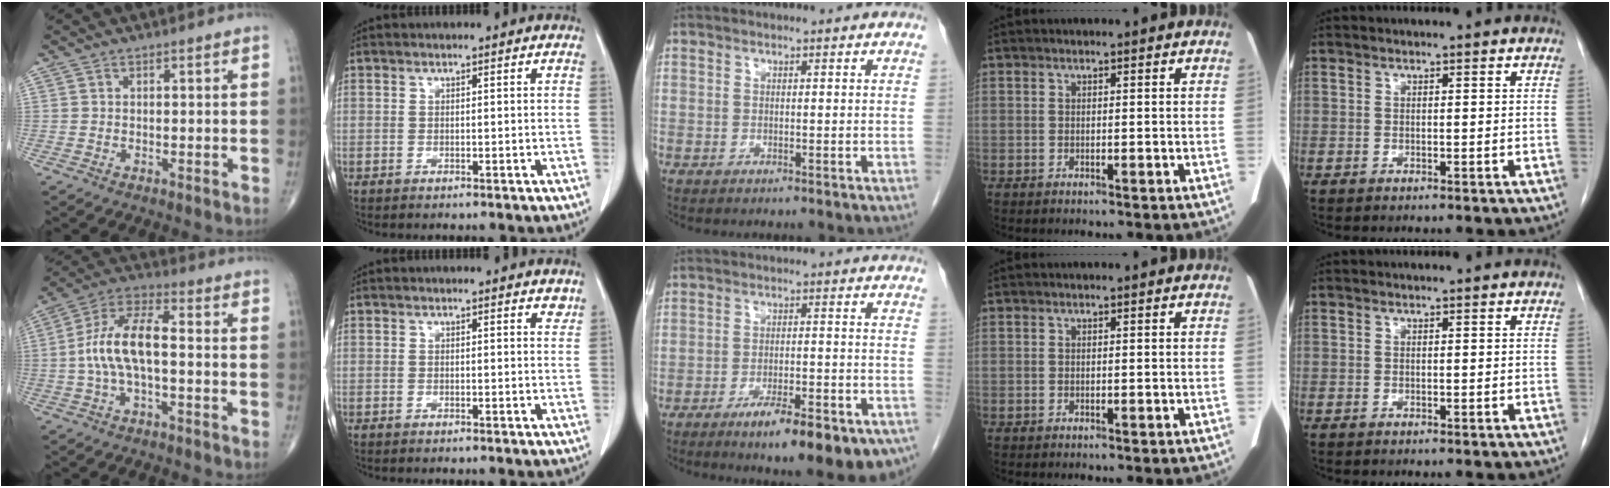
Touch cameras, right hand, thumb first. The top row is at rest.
{"thumb": {"total": 11.4, "force": [-0.9, 4.7, 10.3], "torque": [-0.214, 0.040, -0.023]}, "index": {"total": 2.0, "force": [1.8, 0.7, 0.6], "torque": [-0.002, -0.006, 0.010]}, "middle": {"total": 14.4, "force": [-9.9, 3.6, 9.9], "torque": [-0.079, 0.009, -0.139]}}